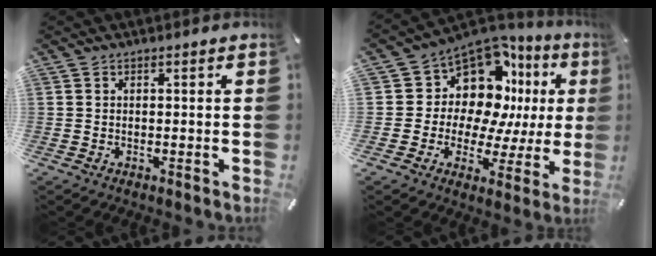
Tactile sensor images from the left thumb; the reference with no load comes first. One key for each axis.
{"total": 13.1, "fx": 6.2, "fy": 9.8, "fz": 6.0, "tx": -0.104, "ty": -0.074, "tz": 0.115}